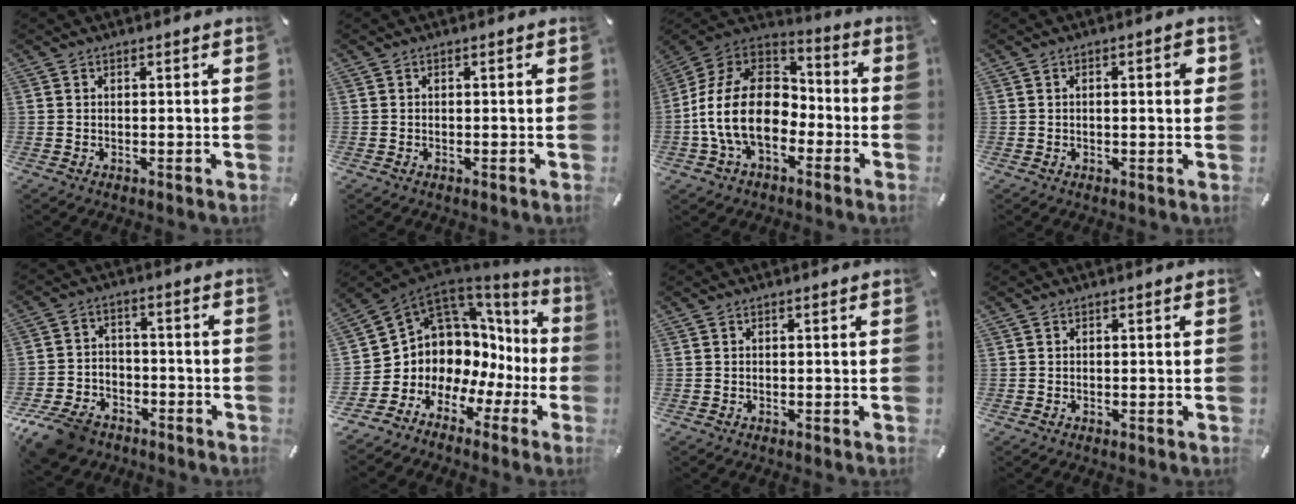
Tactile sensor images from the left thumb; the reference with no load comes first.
{"total": 0.0}
{"total": 17.5, "force": [-5.4, 11.9, 11.6], "torque": [-0.247, 0.035, -0.095]}
{"total": 3.5, "force": [0.4, 1.1, 3.3], "torque": [-0.044, 0.001, 0.001]}
{"total": 10.3, "force": [-7.3, 6.3, 3.6], "torque": [-0.075, 0.046, -0.136]}
{"total": 7.2, "force": [2.5, 6.7, 1.1], "torque": [-0.039, -0.074, 0.057]}
{"total": 0.0}
{"total": 0.0}